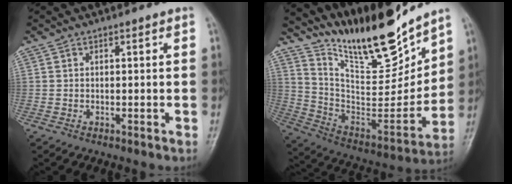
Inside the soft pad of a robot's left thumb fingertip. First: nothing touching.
{"total": 20.1, "force": [17.0, 3.9, 9.9], "torque": [-0.125, -0.111, 0.307]}